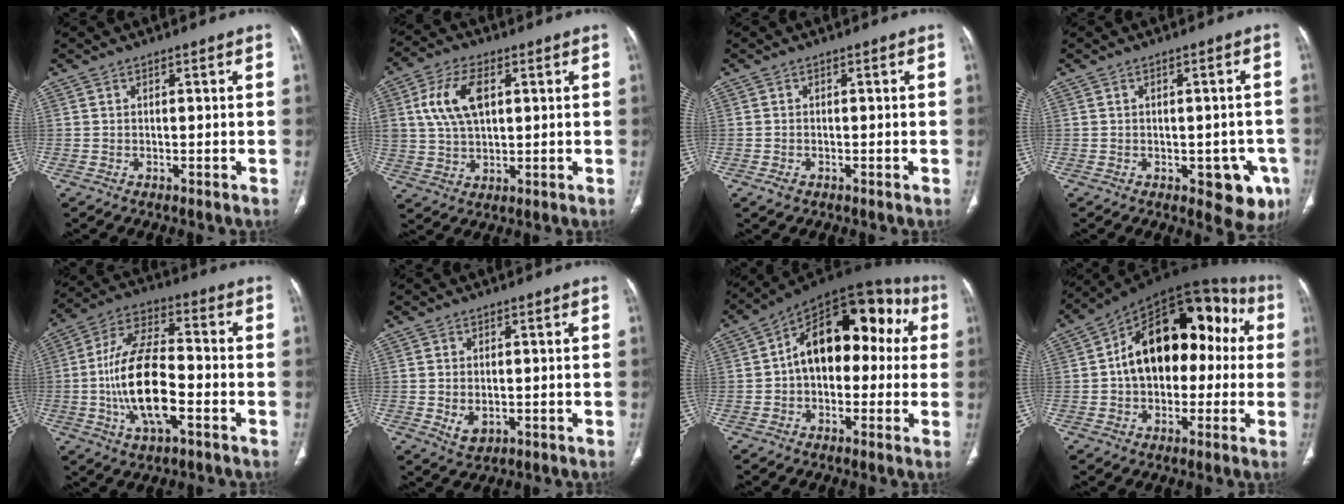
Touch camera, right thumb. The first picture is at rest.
{"total": 10.7, "force": [2.9, 6.3, 8.2], "torque": [-0.157, 0.003, 0.056]}
{"total": 1.4, "force": [-0.8, 0.9, 0.7], "torque": [-0.016, 0.001, -0.011]}
{"total": 7.6, "force": [-3.0, 3.8, 5.9], "torque": [-0.038, 0.002, -0.030]}
{"total": 16.7, "force": [-3.8, 7.1, 14.6], "torque": [-0.281, 0.026, -0.071]}
{"total": 3.6, "force": [-0.5, 2.4, 2.6], "torque": [-0.043, -0.007, 0.003]}
{"total": 19.2, "force": [2.2, 11.6, 15.1], "torque": [-0.180, 0.057, 0.019]}
{"total": 21.6, "force": [1.5, 13.6, 16.7], "torque": [-0.213, 0.052, 0.014]}